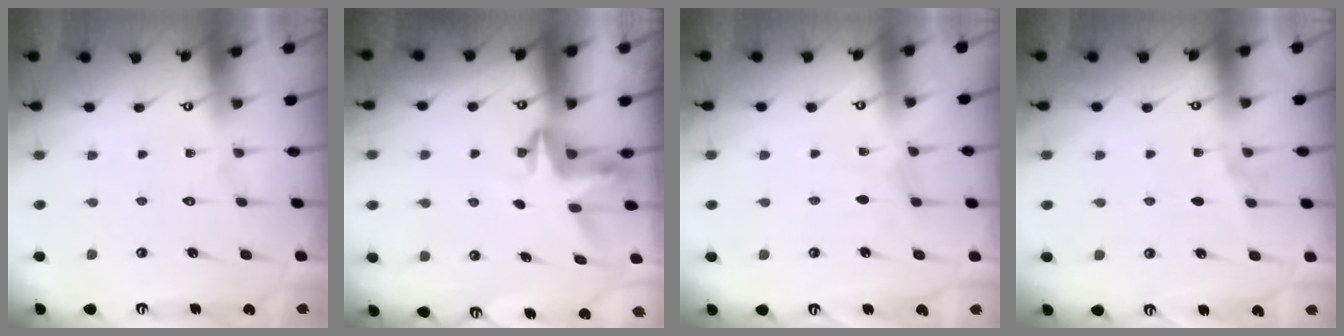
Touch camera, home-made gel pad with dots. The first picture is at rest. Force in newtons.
{"total": 3.5, "press": 3.4, "slide": 0.4}
{"total": 3.5, "press": 3.4, "slide": 0.5}
{"total": 2.5, "press": 2.0, "slide": 1.6}